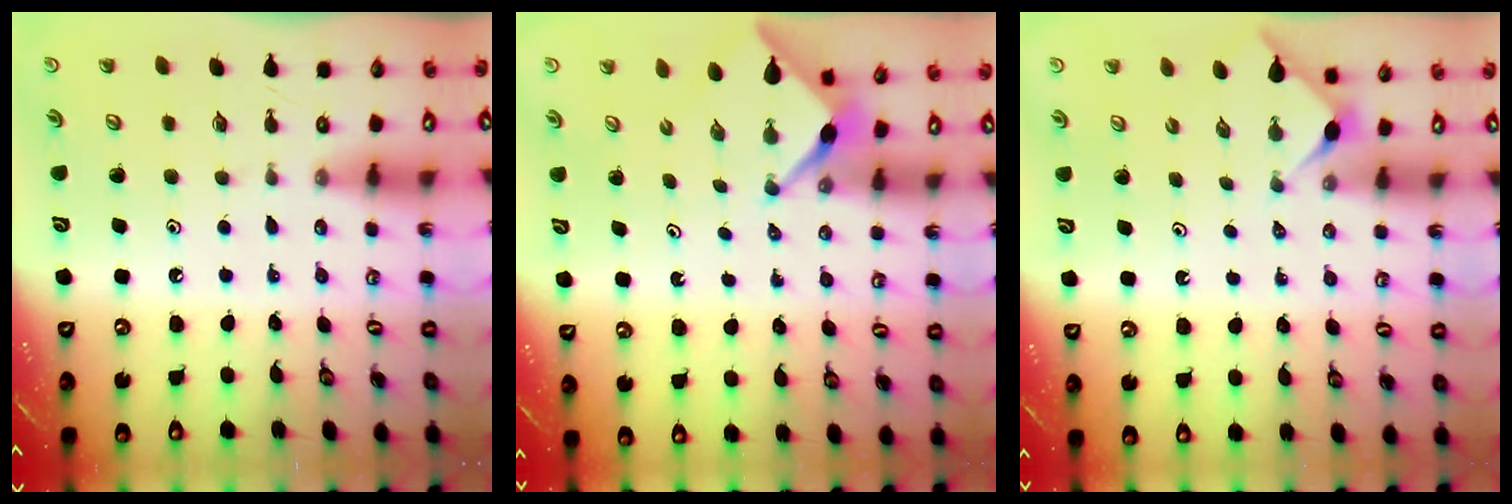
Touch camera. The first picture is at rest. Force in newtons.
{"total": 2.4, "press": 2.4, "slide": 0.3}
{"total": 3.2, "press": 3.2, "slide": 0.5}